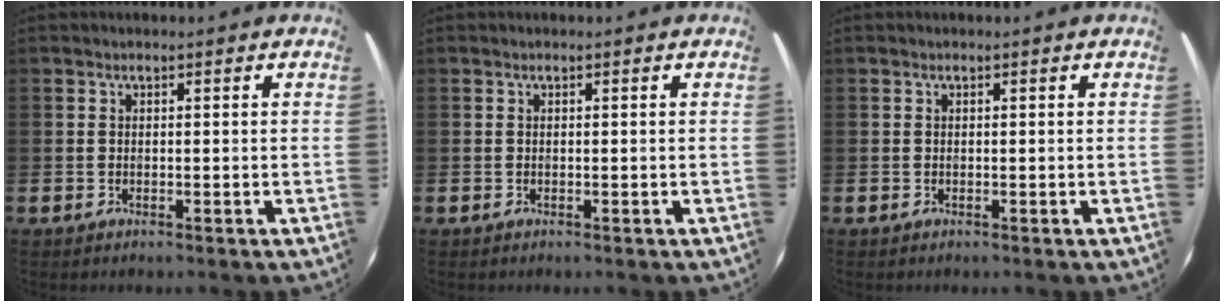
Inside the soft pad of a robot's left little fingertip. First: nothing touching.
{"total": 0.0}
{"total": 0.0}